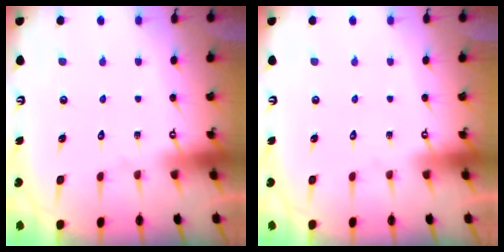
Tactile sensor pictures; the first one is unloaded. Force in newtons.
{"total": 0.0}